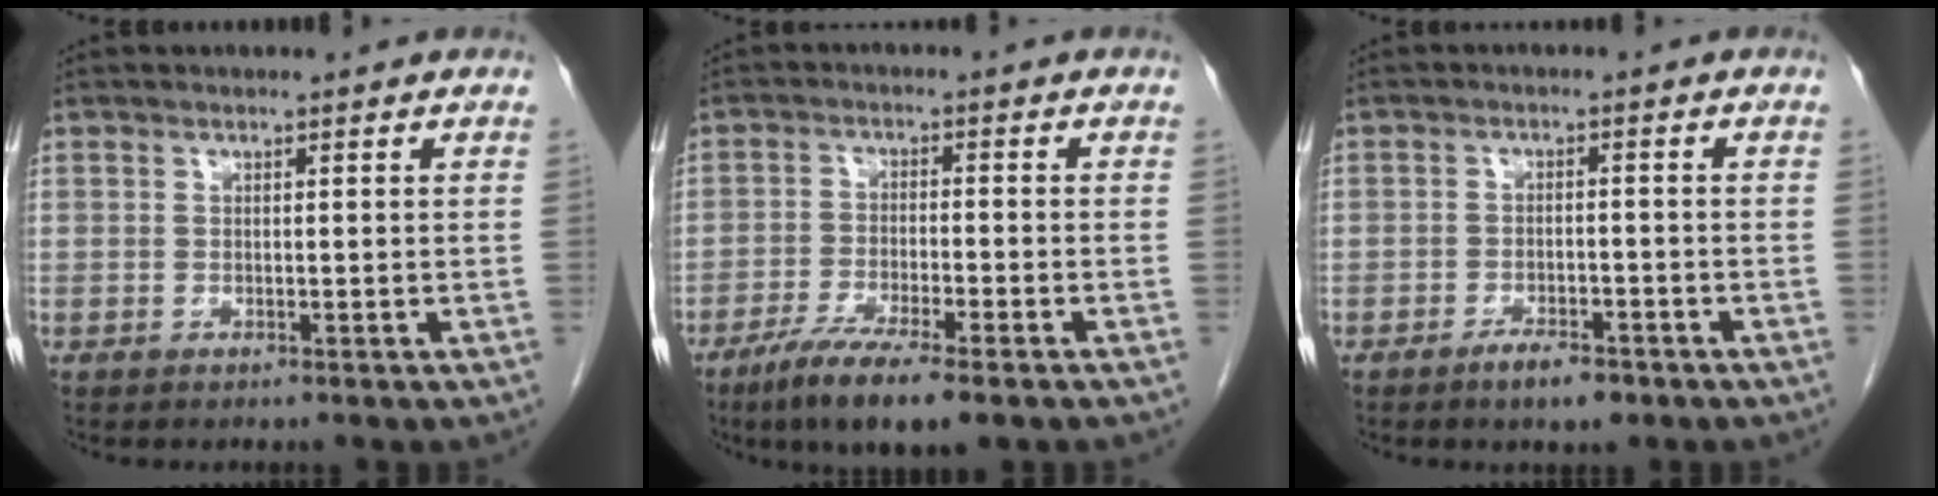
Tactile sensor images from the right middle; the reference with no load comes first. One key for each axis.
{"total": 9.2, "fx": -6.2, "fy": 0.7, "fz": 6.8, "tx": -0.118, "ty": -0.022, "tz": -0.102}
{"total": 3.8, "fx": -2.7, "fy": 0.9, "fz": 2.4, "tx": -0.045, "ty": -0.001, "tz": -0.041}